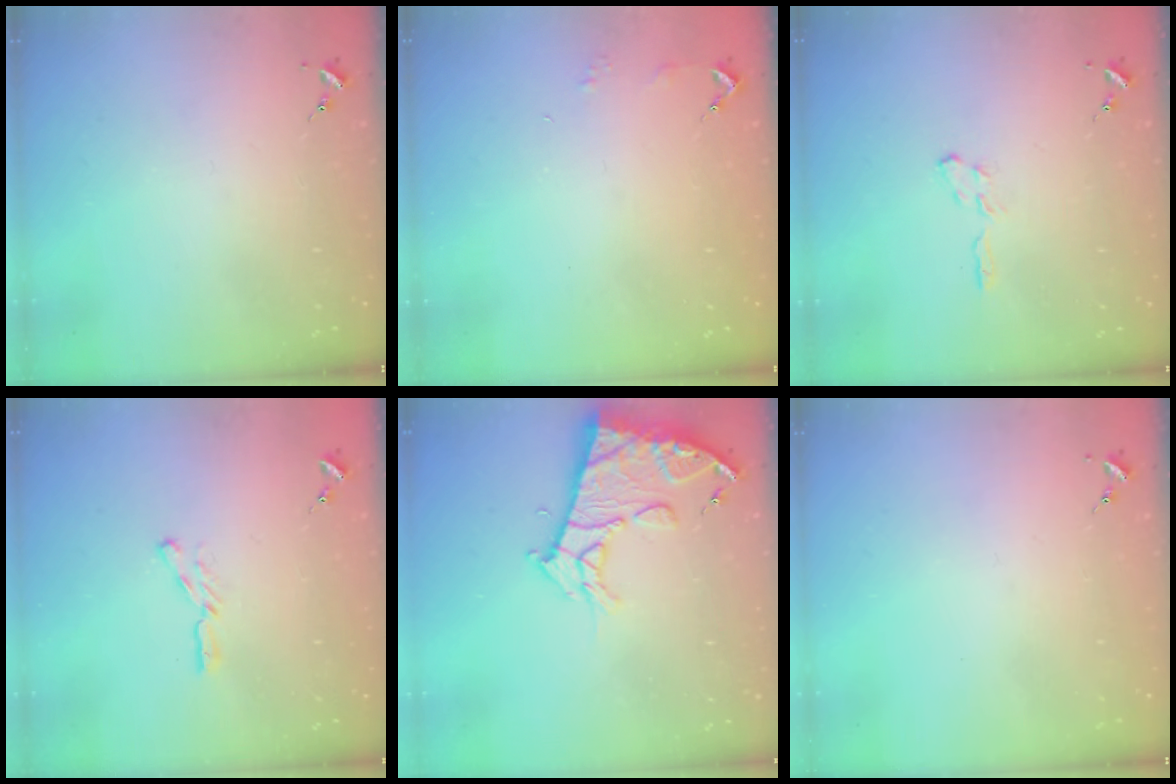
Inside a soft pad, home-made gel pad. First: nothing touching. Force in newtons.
{"total": 2.9, "press": 2.8, "slide": 0.3}
{"total": 4.5, "press": 4.5, "slide": 0.5}
{"total": 4.7, "press": 4.7, "slide": 0.3}
{"total": 14.1, "press": 14.0, "slide": 1.5}
{"total": 0.0}